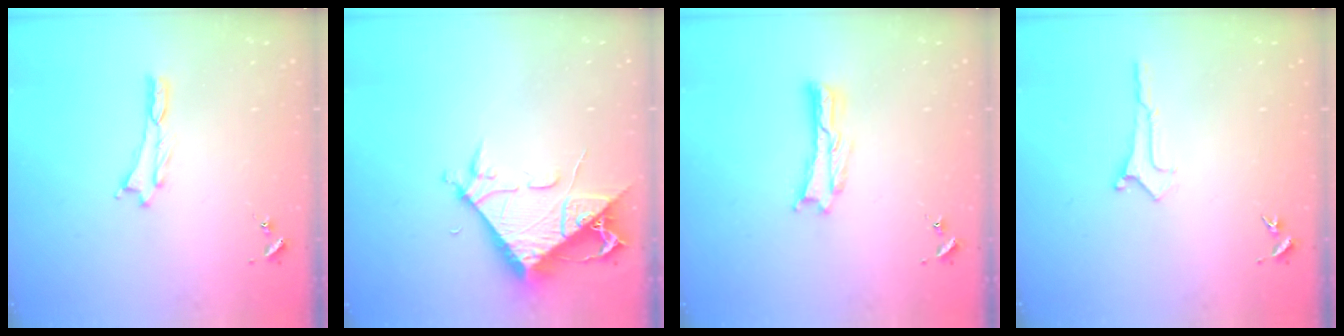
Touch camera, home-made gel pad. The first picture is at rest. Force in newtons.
{"total": 7.0, "press": 6.9, "slide": 1.0}
{"total": 0.0}
{"total": 0.0}